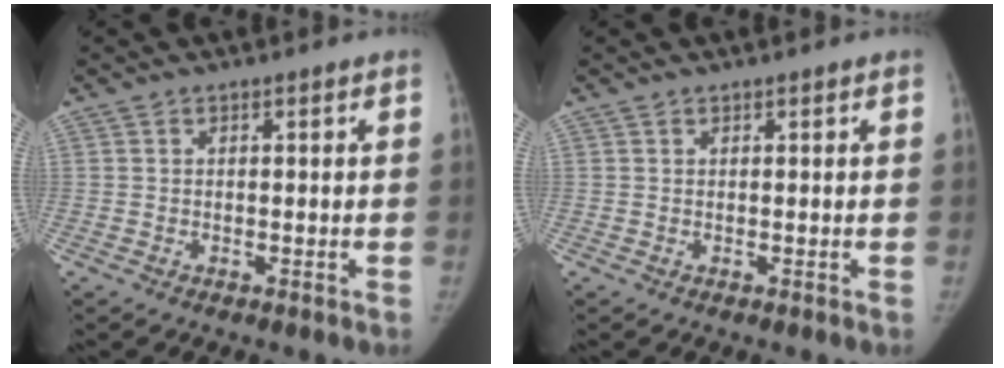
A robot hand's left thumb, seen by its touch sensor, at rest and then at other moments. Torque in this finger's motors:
{"motor_torque": [0.00, 0.00, 0.04, -0.04, 0.00]}